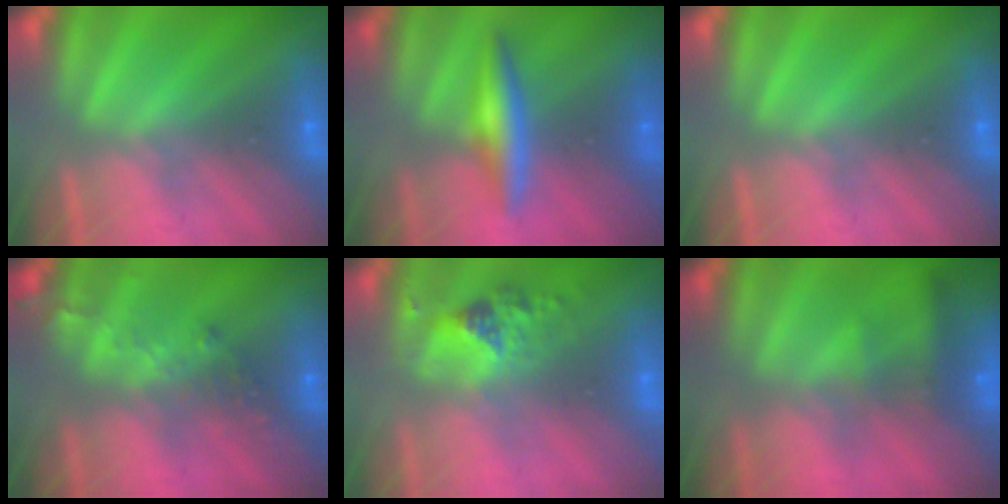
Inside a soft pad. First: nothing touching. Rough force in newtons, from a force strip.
{"total": 2.7}
{"total": 0.0}
{"total": 2.8}
{"total": 2.5}
{"total": 8.1}